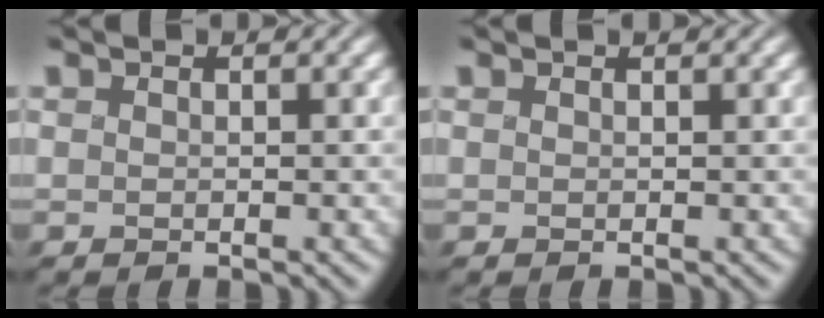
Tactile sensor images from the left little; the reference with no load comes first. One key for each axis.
{"total": 1.2, "fx": 0.9, "fy": 0.5, "fz": 0.7, "tx": 0.003, "ty": 0.008, "tz": -0.006}